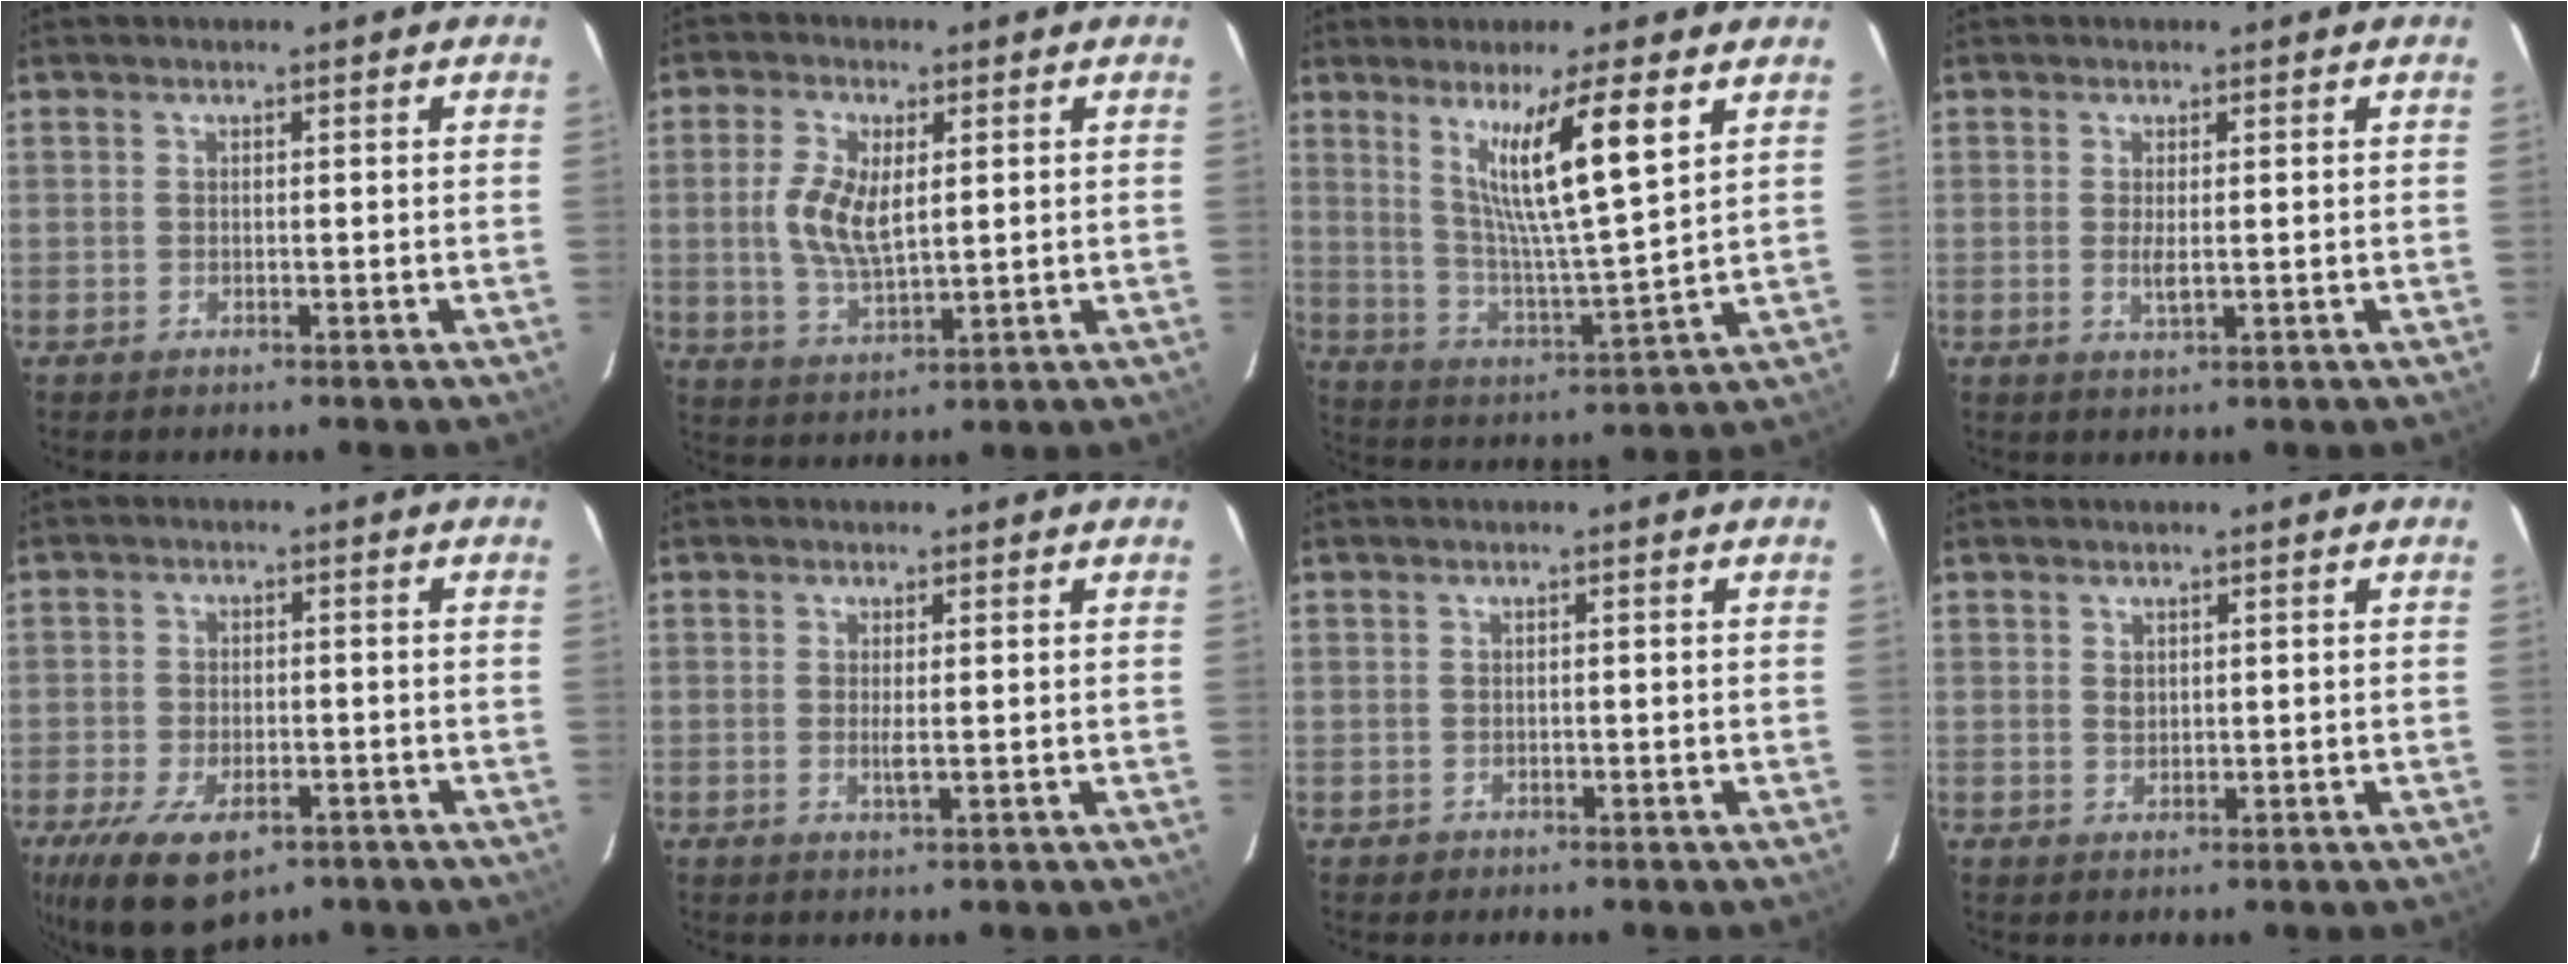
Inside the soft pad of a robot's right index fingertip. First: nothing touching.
{"total": 8.8, "force": [1.1, 4.0, 7.7], "torque": [-0.157, 0.000, 0.025]}
{"total": 14.0, "force": [7.0, -0.1, 12.2], "torque": [-0.204, -0.012, 0.130]}
{"total": 2.4, "force": [0.2, 0.3, 2.4], "torque": [-0.043, -0.006, 0.004]}
{"total": 13.3, "force": [-8.0, 6.3, 8.5], "torque": [-0.187, -0.032, -0.126]}
{"total": 2.2, "force": [0.3, -0.1, 2.2], "torque": [-0.036, -0.004, 0.003]}
{"total": 1.2, "force": [-0.5, 1.1, 0.1], "torque": [-0.001, 0.003, -0.004]}
{"total": 1.2, "force": [0.6, 0.9, 0.5], "torque": [-0.007, 0.004, 0.011]}